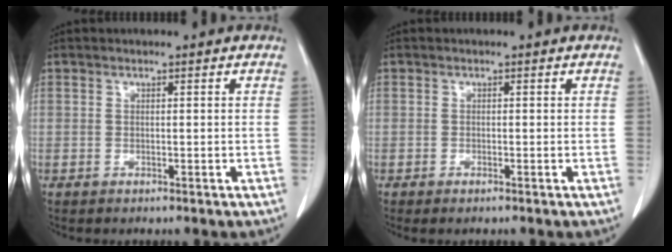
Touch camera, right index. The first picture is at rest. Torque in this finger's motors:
{"motor_torque": [-0.03, 0.08, 0.06, 0.01]}